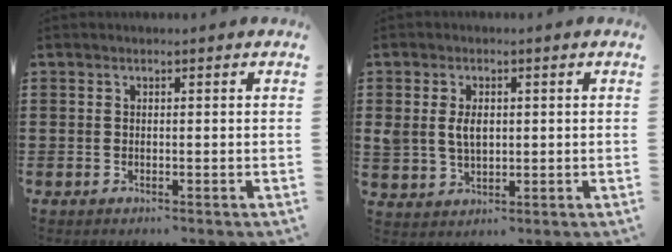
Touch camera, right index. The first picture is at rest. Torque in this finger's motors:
{"motor_torque": [0.29, -0.04, 0.43, 0.06]}